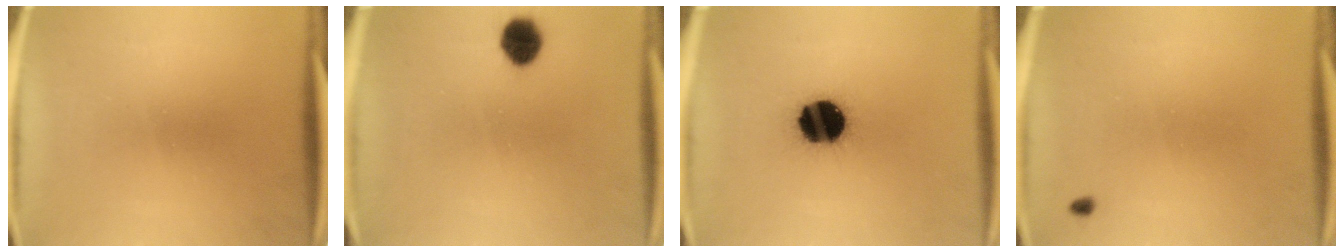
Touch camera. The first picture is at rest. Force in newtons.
{"total": 5.6}
{"total": 16.6}
{"total": 0.6}